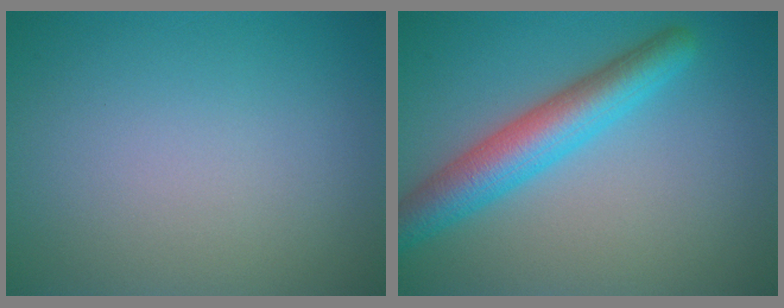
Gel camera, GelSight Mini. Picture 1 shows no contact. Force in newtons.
{"total": 5.5, "press": 5.5, "slide": 0.2}